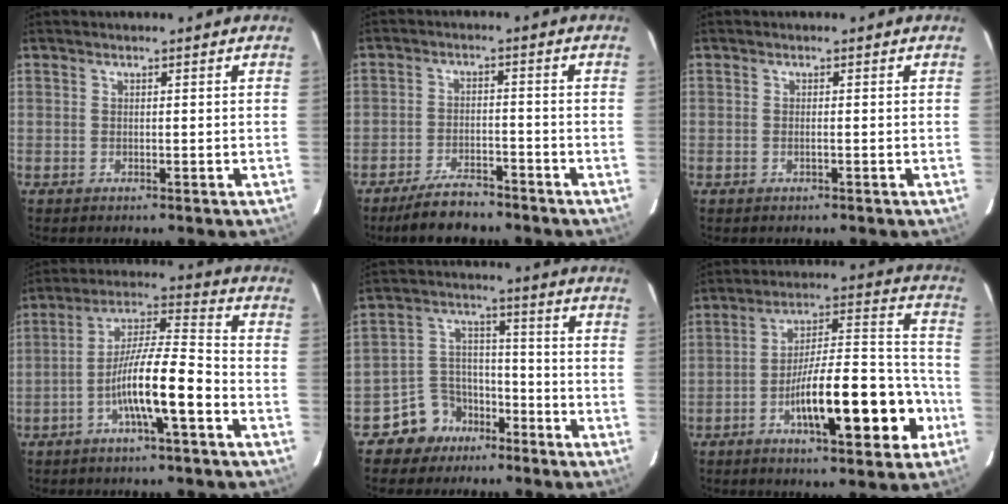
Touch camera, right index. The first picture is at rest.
{"total": 6.5, "force": [-5.6, 2.1, 2.6], "torque": [-0.051, -0.008, -0.096]}
{"total": 0.5, "force": [-0.2, -0.1, 0.5], "torque": [-0.010, 0.001, -0.003]}
{"total": 10.9, "force": [-4.1, 1.0, 10.0], "torque": [-0.184, 0.014, -0.075]}
{"total": 7.9, "force": [-5.1, 5.9, 1.4], "torque": [-0.028, 0.021, -0.084]}
{"total": 18.1, "force": [-6.9, 4.1, 16.3], "torque": [-0.260, 0.023, -0.099]}